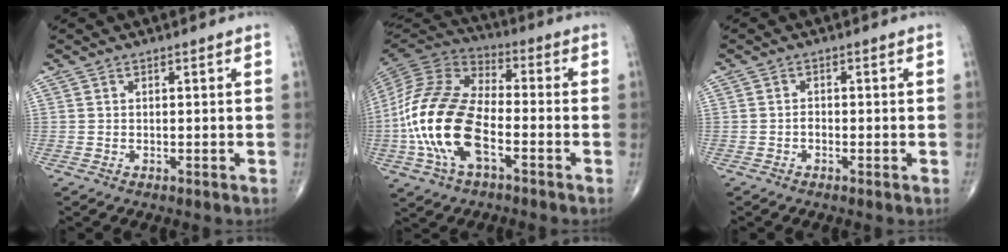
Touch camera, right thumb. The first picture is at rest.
{"total": 19.5, "force": [-5.2, 10.0, 16.0], "torque": [-0.330, 0.025, -0.101]}
{"total": 1.1, "force": [-0.5, 0.5, 0.8], "torque": [-0.012, 0.001, -0.013]}